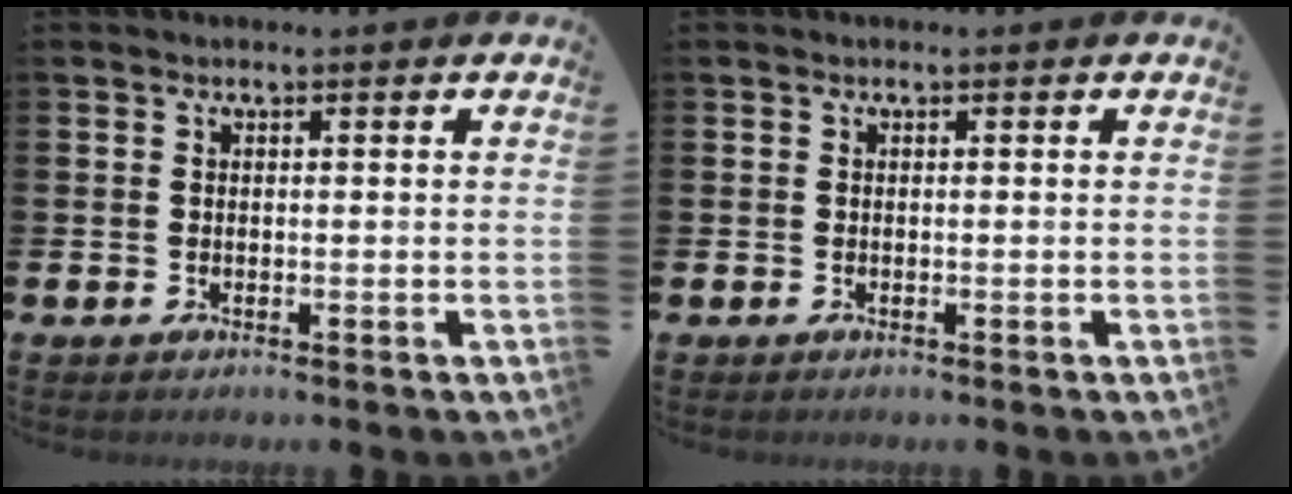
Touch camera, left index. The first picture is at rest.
{"total": 0.0}